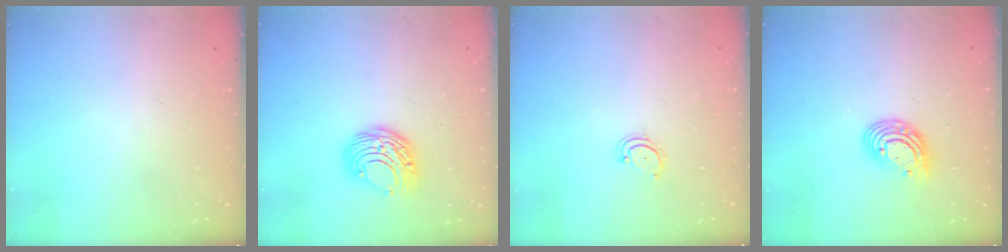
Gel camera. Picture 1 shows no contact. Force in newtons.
{"total": 8.9, "press": 8.9, "slide": 0.3}
{"total": 3.6, "press": 3.5, "slide": 0.4}
{"total": 9.4, "press": 9.4, "slide": 0.8}